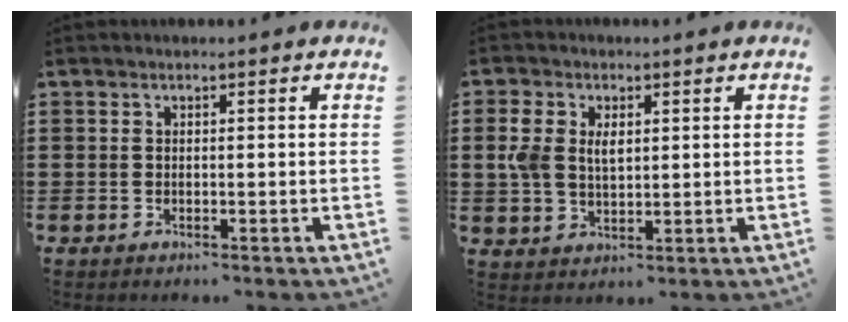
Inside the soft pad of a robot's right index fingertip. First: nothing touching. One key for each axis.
{"total": 4.5, "fx": 1.1, "fy": 2.9, "fz": 3.3, "tx": -0.080, "ty": 0.007, "tz": 0.016}